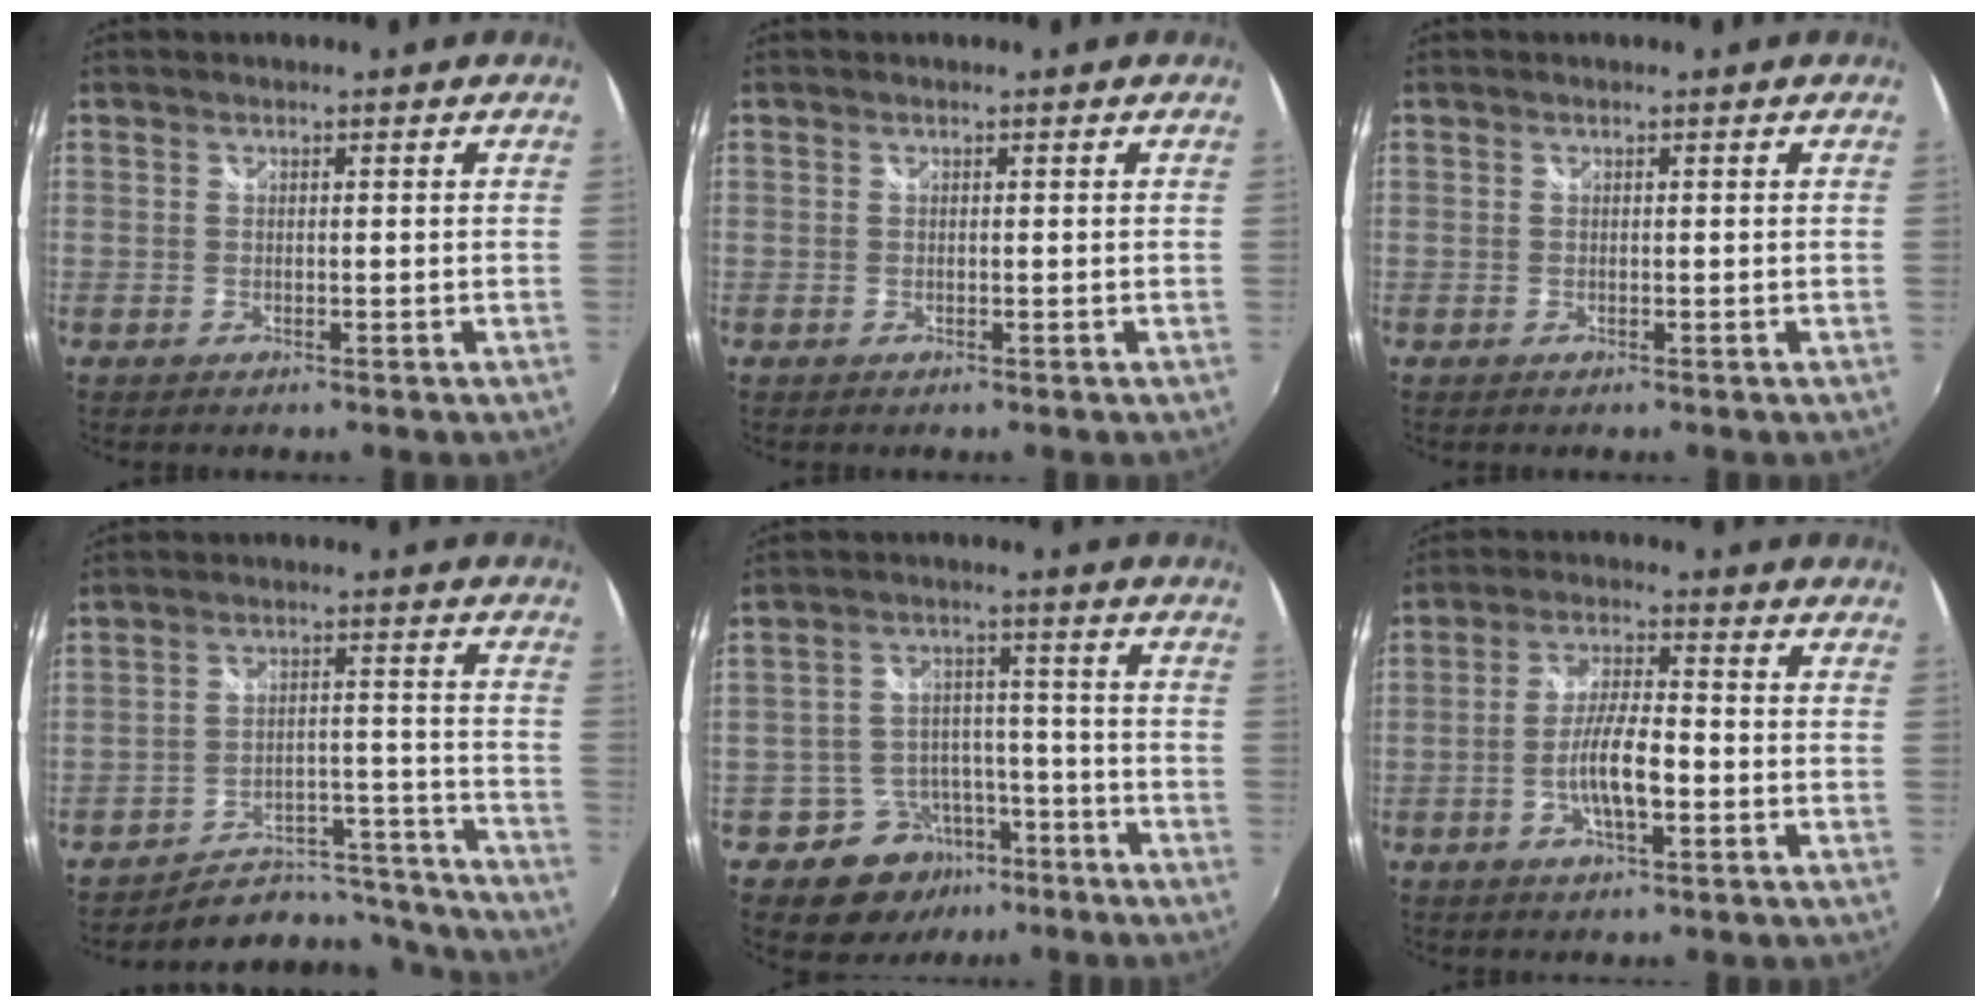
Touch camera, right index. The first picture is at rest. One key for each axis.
{"total": 0.0}
{"total": 0.0}
{"total": 17.2, "fx": -16.3, "fy": 4.9, "fz": 2.2, "tx": -0.030, "ty": 0.054, "tz": -0.215}
{"total": 9.7, "fx": -6.3, "fy": 7.0, "fz": 2.3, "tx": -0.048, "ty": 0.032, "tz": -0.084}
{"total": 7.9, "fx": -2.4, "fy": 1.9, "fz": 7.3, "tx": -0.142, "ty": 0.002, "tz": -0.044}